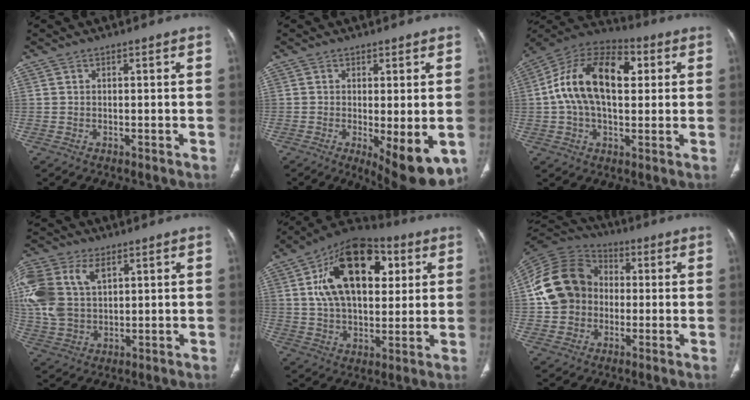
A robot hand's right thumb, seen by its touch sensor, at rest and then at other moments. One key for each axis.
{"total": 10.4, "fx": -2.9, "fy": 3.2, "fz": 9.4, "tx": -0.127, "ty": -0.024, "tz": -0.033}
{"total": 19.0, "fx": 3.0, "fy": 11.2, "fz": 15.0, "tx": -0.252, "ty": 0.028, "tz": 0.043}
{"total": 18.1, "fx": 5.7, "fy": 12.2, "fz": 12.2, "tx": -0.297, "ty": 0.010, "tz": 0.111}
{"total": 21.9, "fx": 6.4, "fy": 12.8, "fz": 16.6, "tx": -0.240, "ty": 0.002, "tz": 0.100}
{"total": 15.8, "fx": -0.1, "fy": 13.4, "fz": 8.4, "tx": -0.149, "ty": 0.027, "tz": -0.011}